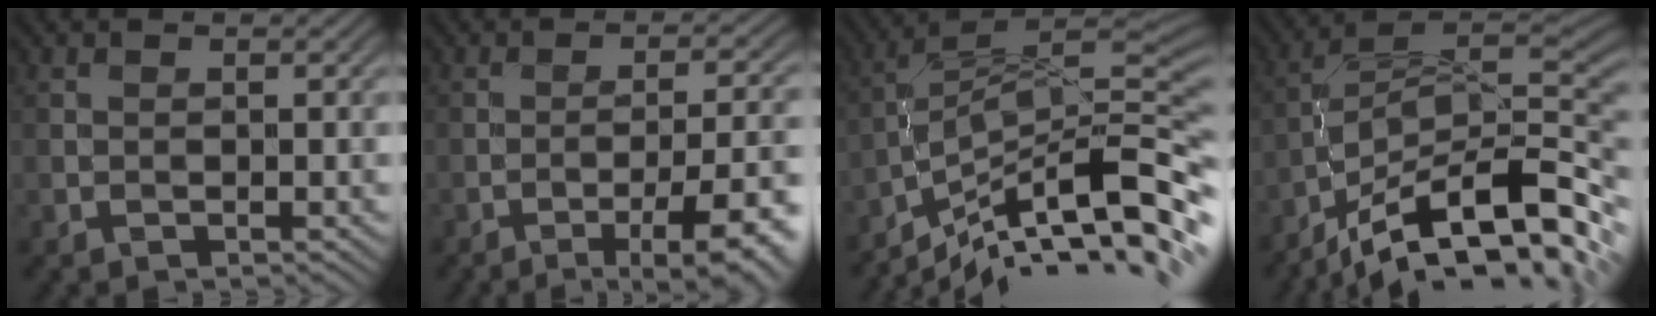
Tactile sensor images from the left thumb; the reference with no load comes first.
{"total": 10.5, "force": [-5.7, 2.6, 8.4], "torque": [-0.118, 0.012, -0.071]}
{"total": 13.7, "force": [-7.2, 3.4, 11.2], "torque": [-0.215, 0.015, -0.122]}
{"total": 14.9, "force": [-8.8, 4.2, 11.2], "torque": [-0.206, 0.012, -0.153]}